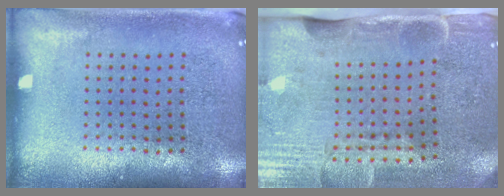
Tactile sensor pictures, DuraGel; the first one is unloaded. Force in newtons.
{"total": 4.3, "press": 3.6, "slide": 2.4}